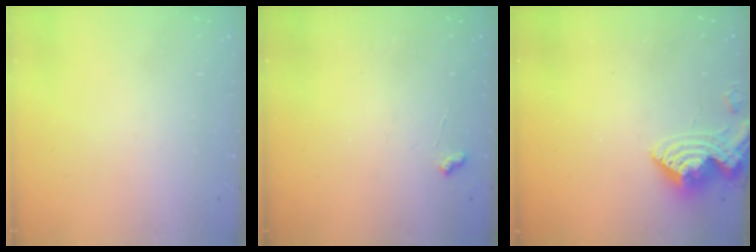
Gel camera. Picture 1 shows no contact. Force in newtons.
{"total": 5.2, "press": 5.1, "slide": 0.7}
{"total": 8.4, "press": 8.4, "slide": 0.8}